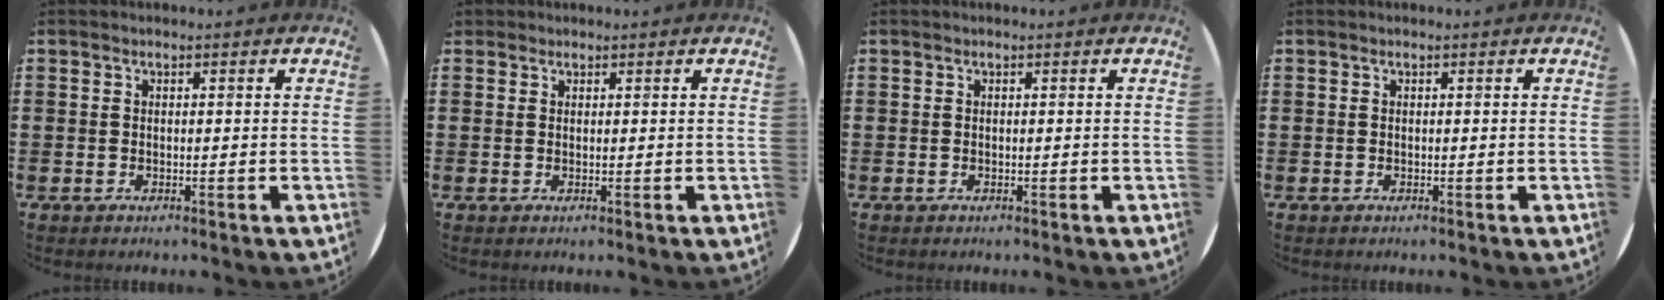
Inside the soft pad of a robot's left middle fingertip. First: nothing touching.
{"total": 0.6, "force": [0.5, 0.3, -0.1], "torque": [0.001, 0.003, 0.011]}
{"total": 0.0}
{"total": 0.0}